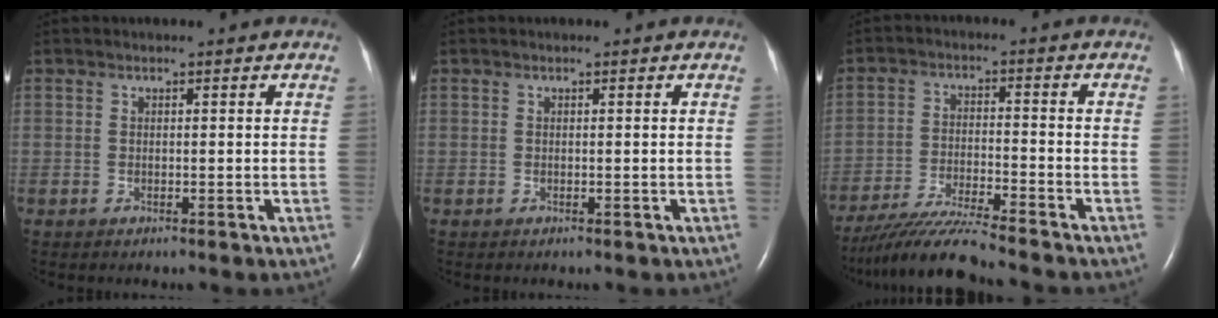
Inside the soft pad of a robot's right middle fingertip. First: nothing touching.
{"total": 0.0}
{"total": 9.4, "force": [-8.5, -1.2, 3.9], "torque": [-0.071, -0.026, -0.158]}